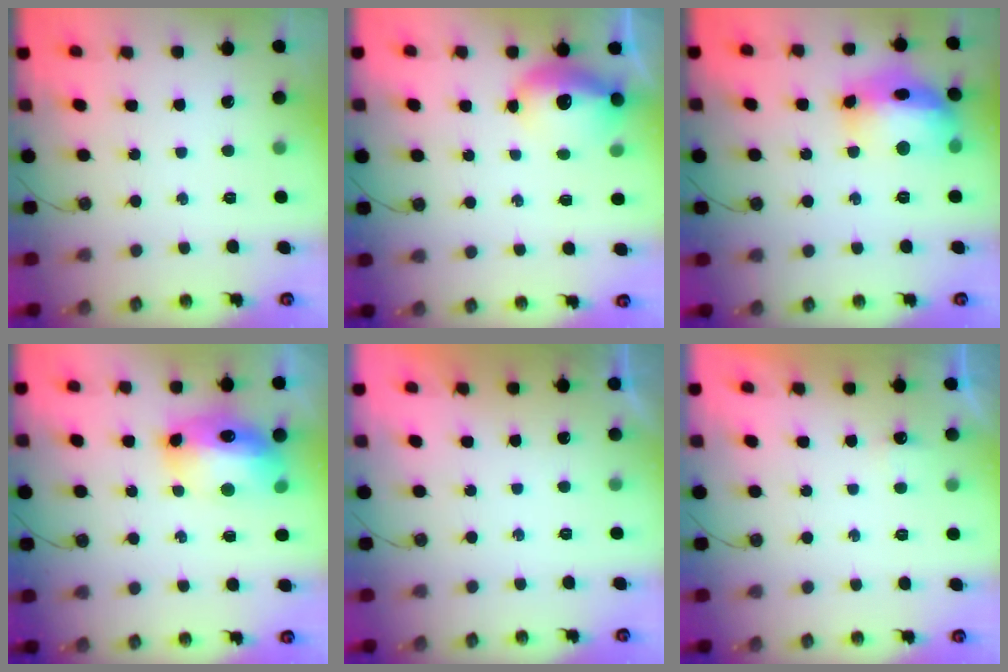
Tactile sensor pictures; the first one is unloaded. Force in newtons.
{"total": 11.9, "press": 11.8, "slide": 1.0}
{"total": 16.7, "press": 16.5, "slide": 2.0}
{"total": 14.1, "press": 14.0, "slide": 1.5}
{"total": 0.0}
{"total": 2.7, "press": 2.6, "slide": 0.8}